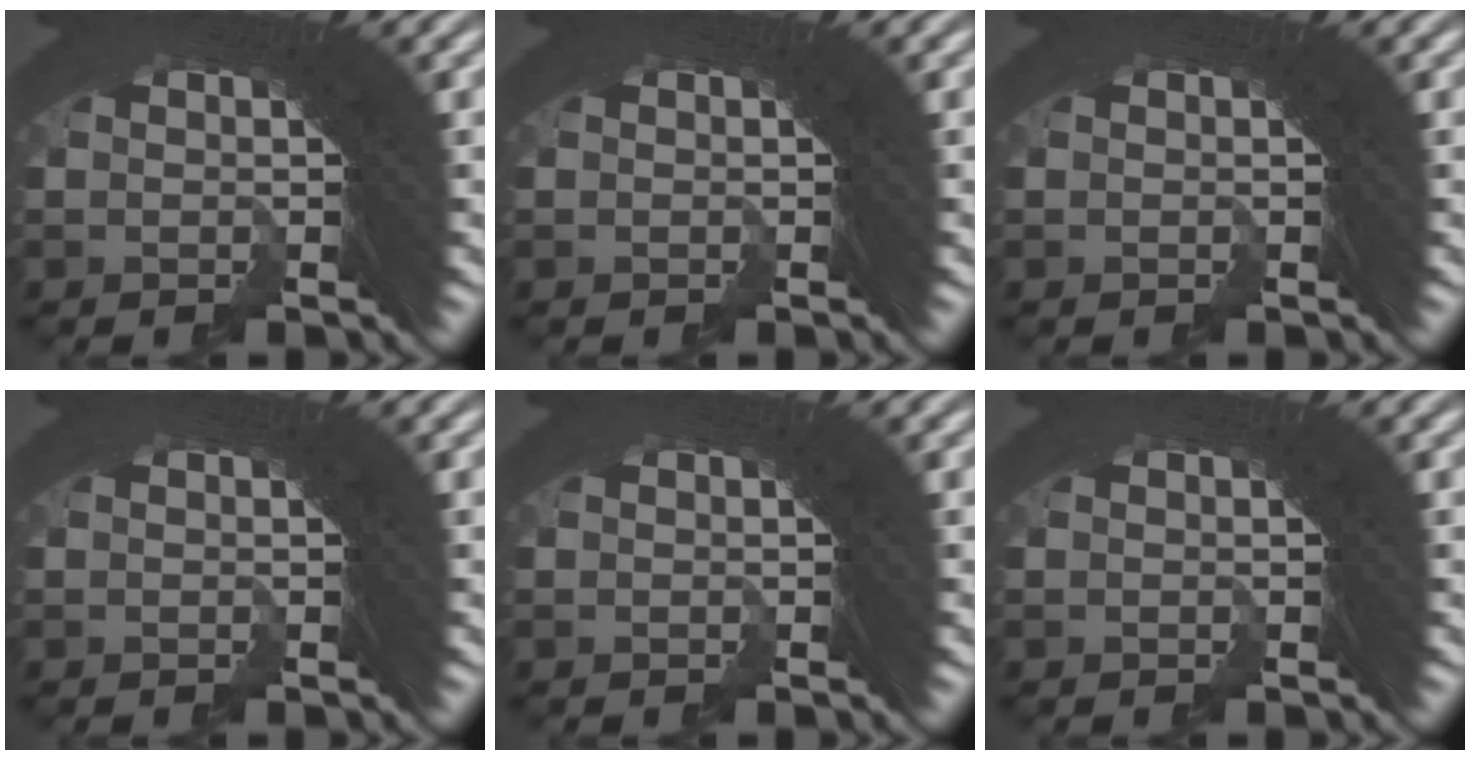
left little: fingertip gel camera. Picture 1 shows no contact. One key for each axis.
{"total": 0.0}
{"total": 0.0}
{"total": 0.0}
{"total": 0.0}
{"total": 0.0}